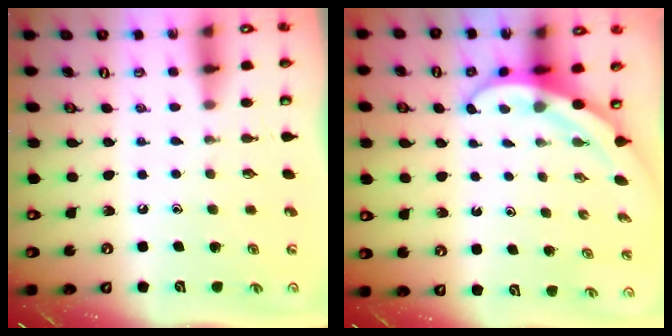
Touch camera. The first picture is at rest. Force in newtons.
{"total": 3.9, "press": 3.9, "slide": 0.3}